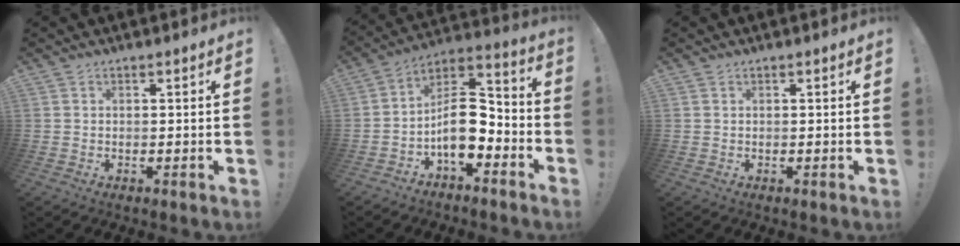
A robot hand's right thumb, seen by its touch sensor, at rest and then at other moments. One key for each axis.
{"total": 13.1, "fx": -4.5, "fy": 7.2, "fz": 10.0, "tx": -0.157, "ty": 0.021, "tz": -0.071}
{"total": 0.0}